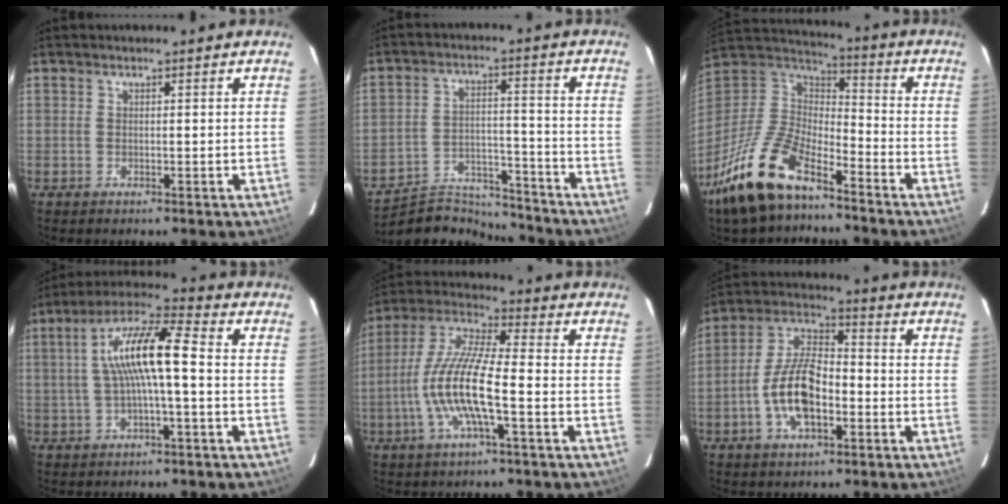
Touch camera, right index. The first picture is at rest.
{"total": 13.5, "force": [-13.0, 3.2, 1.5], "torque": [-0.048, 0.022, -0.203]}
{"total": 18.7, "force": [-12.7, 7.6, 11.5], "torque": [-0.254, -0.015, -0.242]}
{"total": 11.4, "force": [0.0, 2.0, 11.3], "torque": [-0.211, 0.025, -0.001]}
{"total": 13.4, "force": [-3.8, 2.3, 12.6], "torque": [-0.257, -0.003, -0.076]}
{"total": 12.1, "force": [-4.0, 5.4, 10.0], "torque": [-0.207, 0.012, -0.074]}